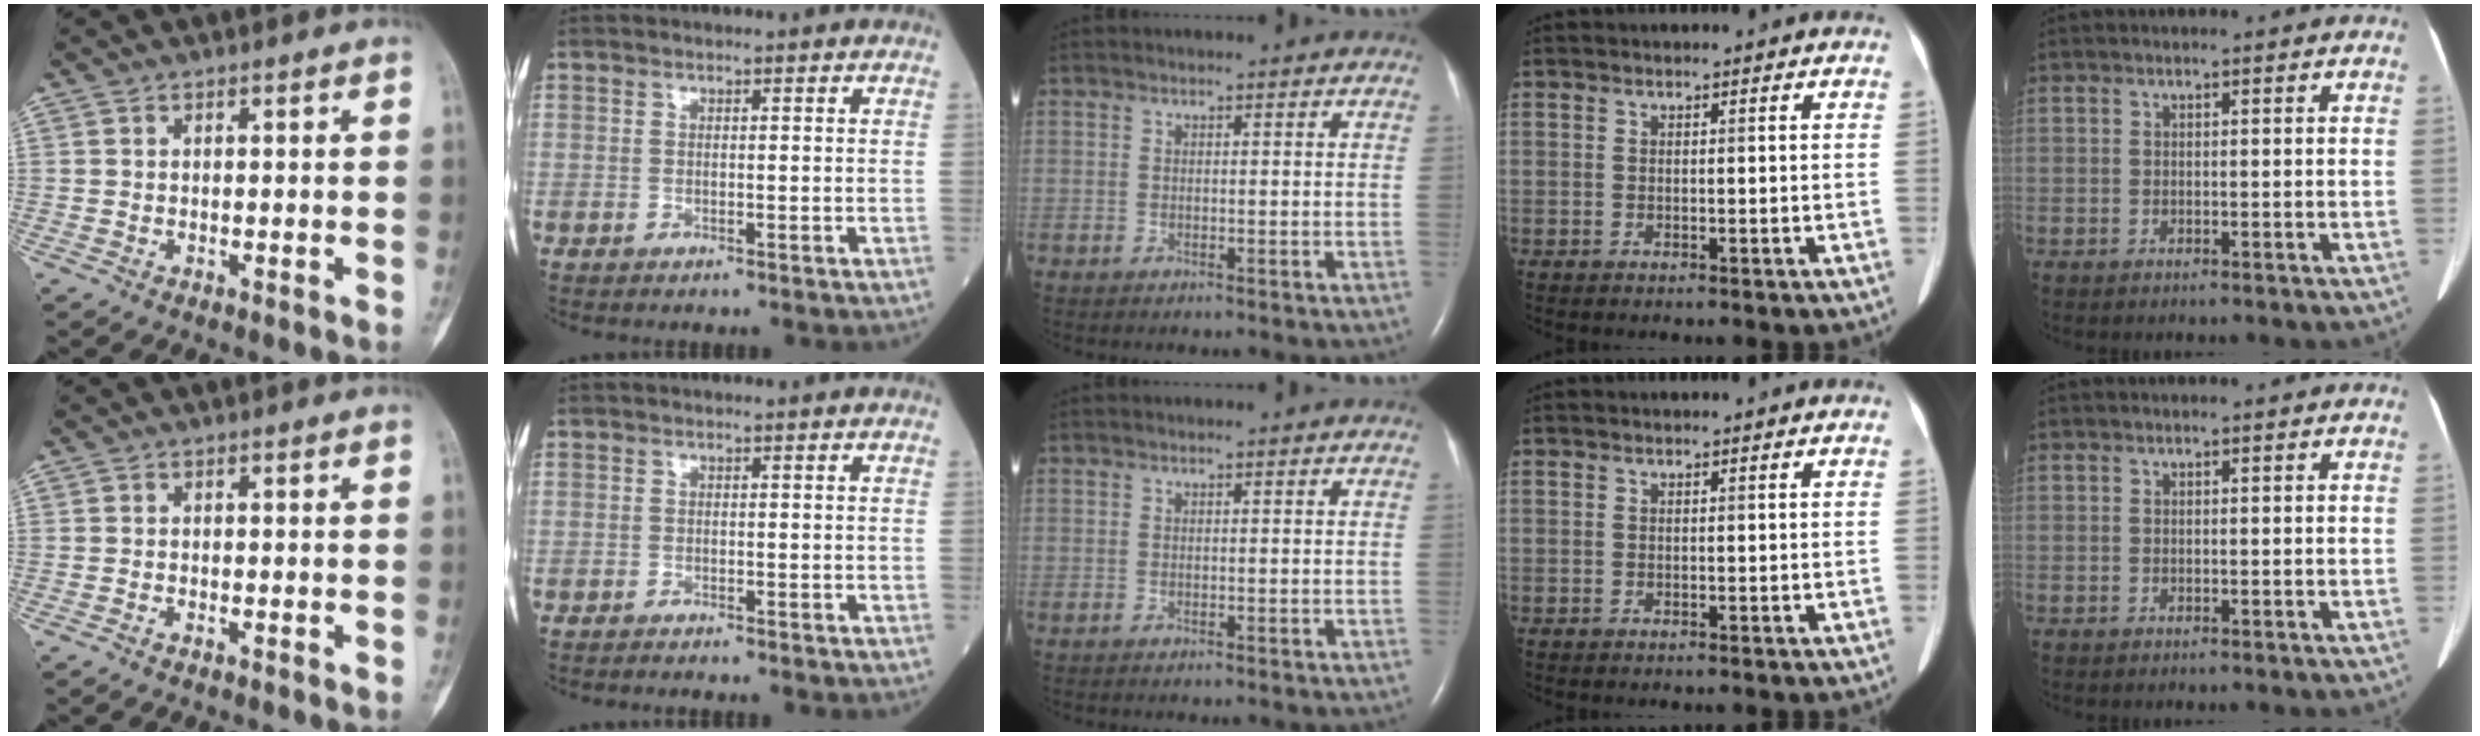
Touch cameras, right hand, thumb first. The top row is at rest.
{"thumb": {"total": 0.5, "force": [-0.5, 0.1, 0.2], "torque": [-0.009, 0.003, -0.009]}, "index": {"total": 0.8, "force": [-0.8, -0.1, 0.1], "torque": [-0.005, -0.001, -0.015]}}